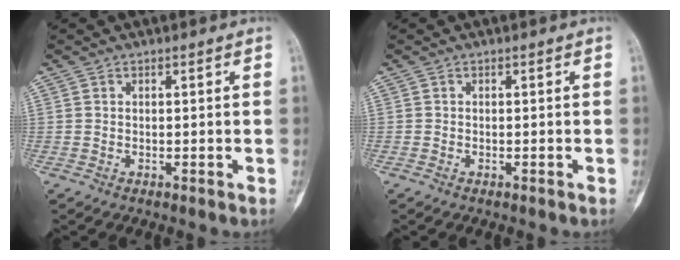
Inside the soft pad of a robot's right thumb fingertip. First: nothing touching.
{"total": 0.0}